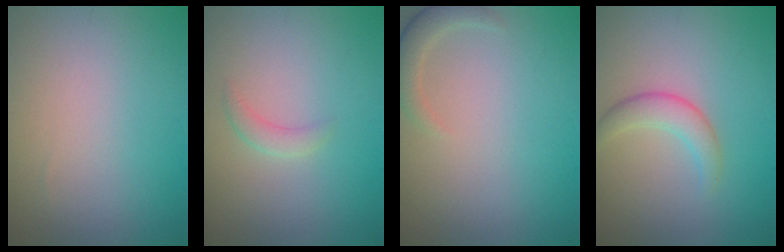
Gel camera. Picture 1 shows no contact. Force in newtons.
{"total": 1.3, "press": 1.3, "slide": 0.0}
{"total": 1.9, "press": 1.9, "slide": 0.3}
{"total": 2.4, "press": 2.4, "slide": 0.1}